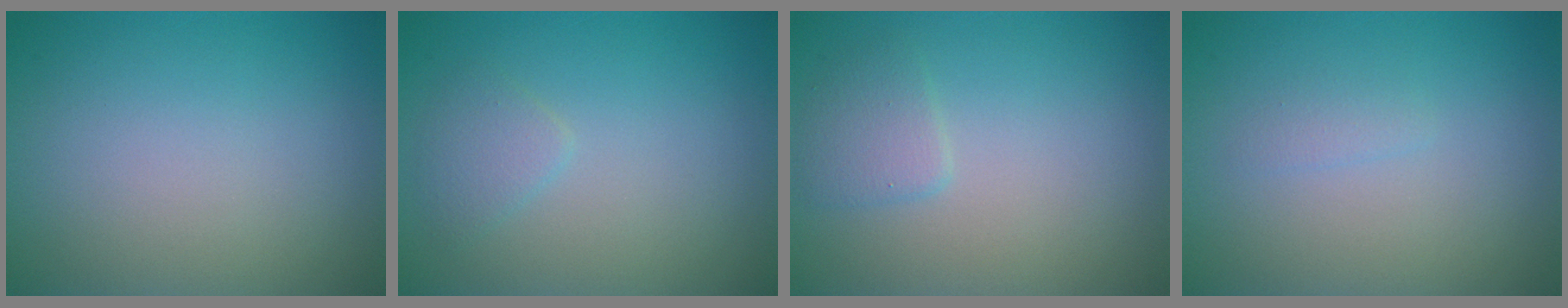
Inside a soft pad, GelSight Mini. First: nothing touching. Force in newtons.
{"total": 1.4, "press": 1.4, "slide": 0.0}
{"total": 1.6, "press": 1.6, "slide": 0.0}
{"total": 0.7, "press": 0.7, "slide": 0.0}